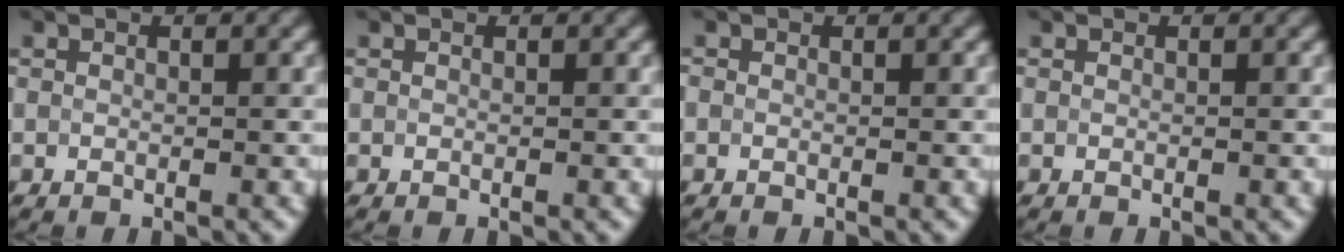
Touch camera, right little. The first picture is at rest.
{"total": 0.0}
{"total": 0.0}
{"total": 0.0}